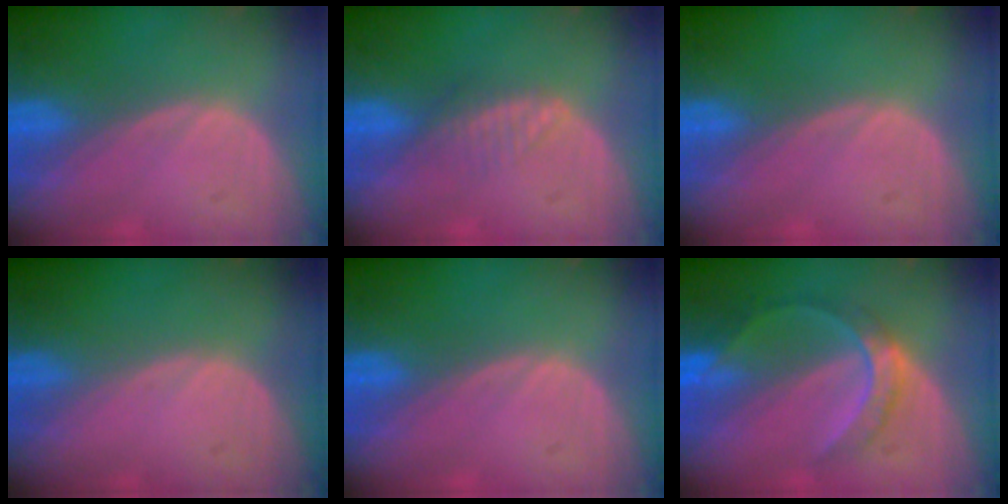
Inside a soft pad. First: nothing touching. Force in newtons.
{"total": 2.3, "press": 2.3, "slide": 0.1}
{"total": 0.0}
{"total": 0.0}
{"total": 0.0}
{"total": 6.1, "press": 5.8, "slide": 1.8}